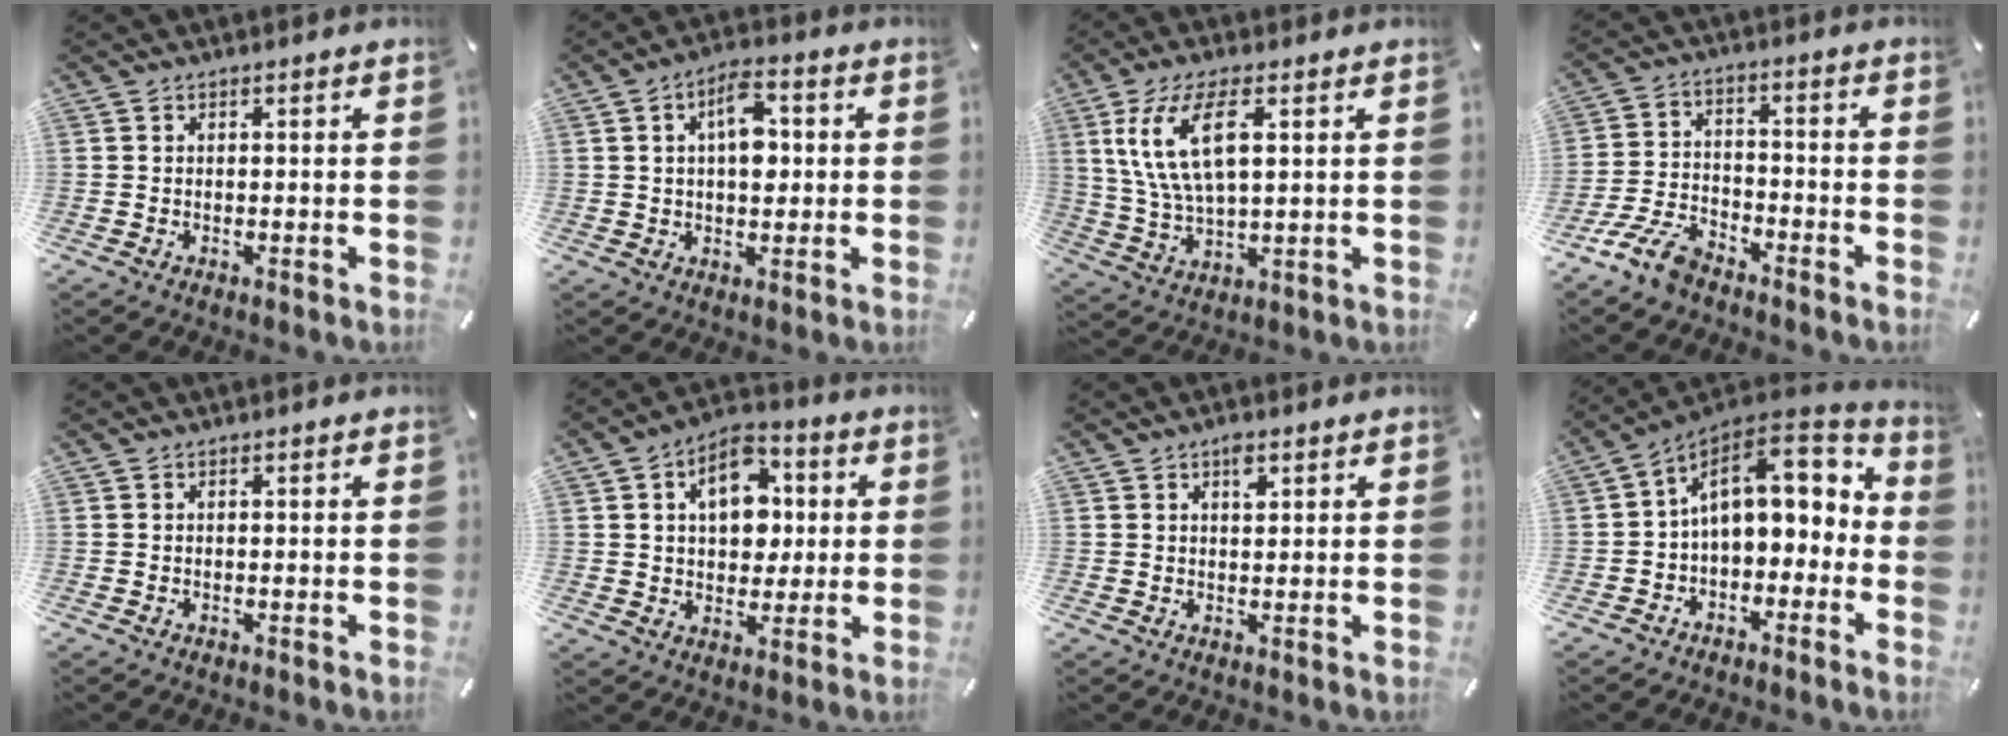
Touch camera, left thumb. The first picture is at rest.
{"total": 9.0, "force": [1.7, 5.3, 7.1], "torque": [-0.095, 0.001, 0.025]}
{"total": 12.8, "force": [4.9, 5.3, 10.6], "torque": [-0.245, -0.001, 0.082]}
{"total": 9.5, "force": [-7.6, 3.8, 4.3], "torque": [-0.097, 0.034, -0.148]}
{"total": 0.0}
{"total": 11.6, "force": [2.5, 8.7, 7.2], "torque": [-0.106, 0.006, 0.045]}
{"total": 2.6, "force": [1.3, 1.4, 1.7], "torque": [-0.022, -0.004, 0.020]}
{"total": 14.8, "force": [3.1, 9.7, 10.8], "torque": [-0.157, -0.013, 0.054]}